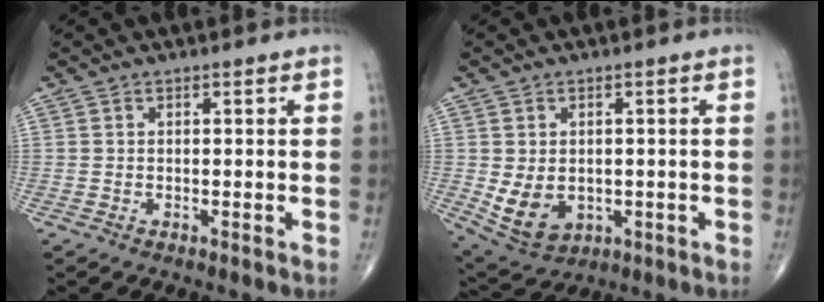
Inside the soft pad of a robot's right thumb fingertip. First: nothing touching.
{"total": 7.7, "force": [-0.7, 5.6, 5.2], "torque": [-0.078, -0.008, 0.010]}